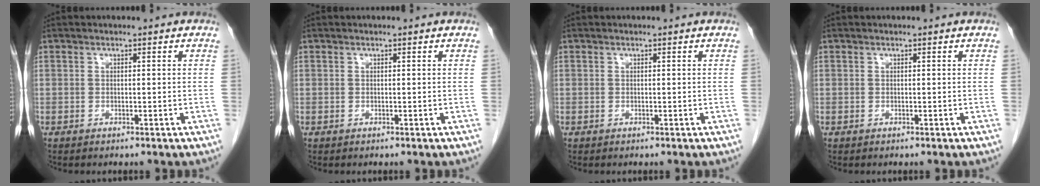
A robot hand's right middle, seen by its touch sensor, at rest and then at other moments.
{"total": 0.0}
{"total": 0.0}
{"total": 0.0}